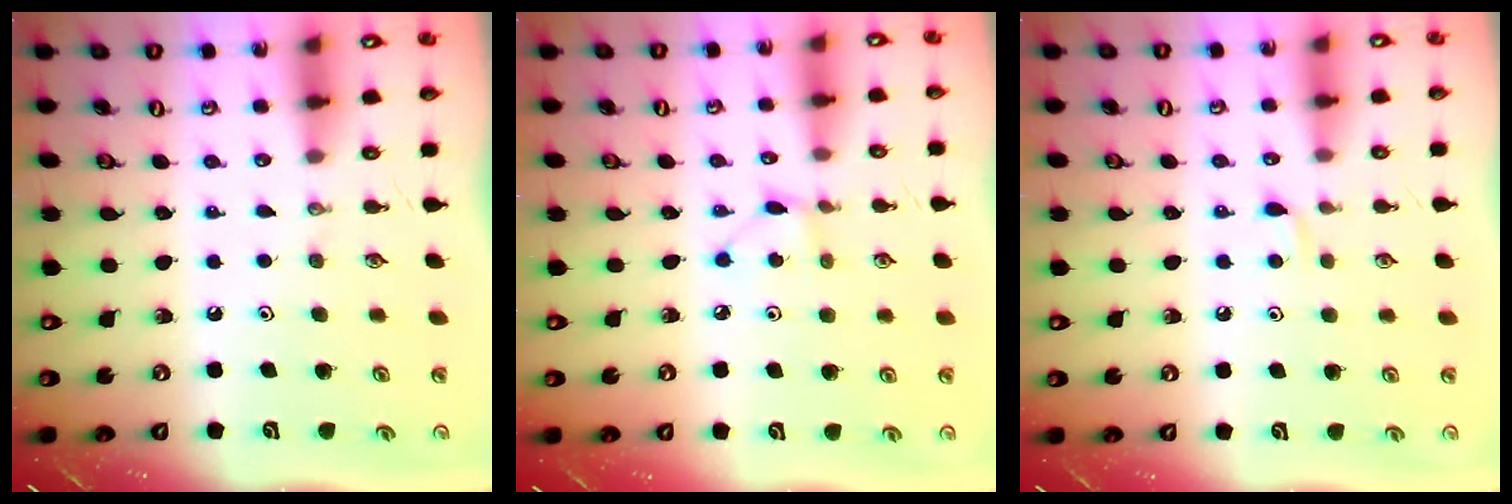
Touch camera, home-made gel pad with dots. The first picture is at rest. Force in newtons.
{"total": 3.6, "press": 3.5, "slide": 0.4}
{"total": 4.4, "press": 4.3, "slide": 0.6}